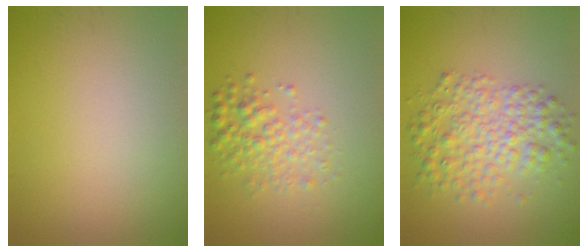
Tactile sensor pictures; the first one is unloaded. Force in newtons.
{"total": 3.0, "press": 3.0, "slide": 0.1}
{"total": 5.1, "press": 5.1, "slide": 0.0}